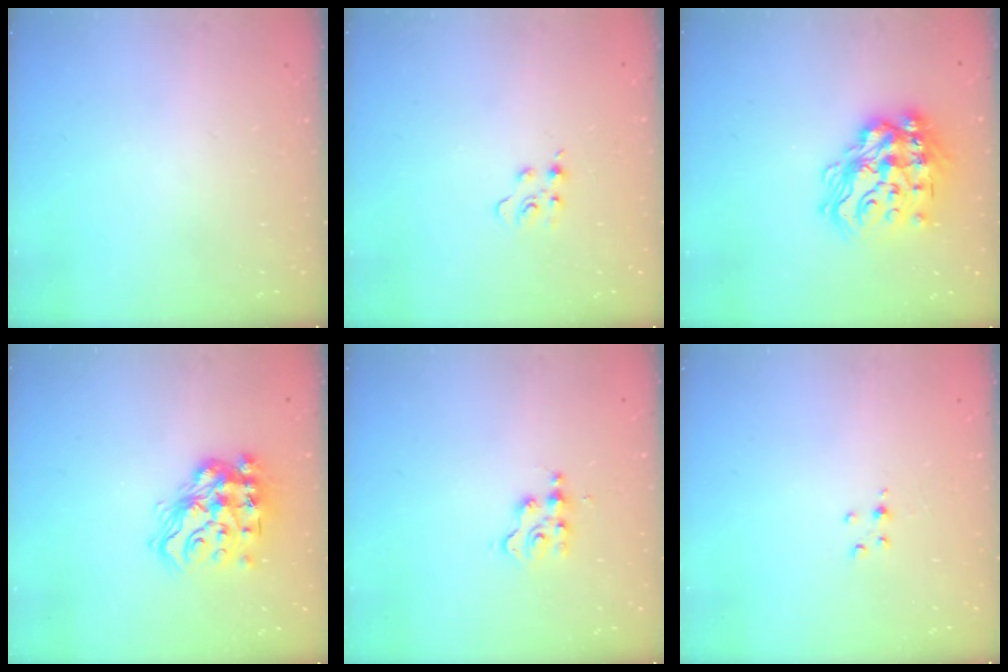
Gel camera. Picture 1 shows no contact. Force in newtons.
{"total": 3.9, "press": 3.9, "slide": 0.5}
{"total": 19.5, "press": 19.4, "slide": 2.7}
{"total": 16.2, "press": 16.2, "slide": 1.3}
{"total": 2.9, "press": 2.8, "slide": 0.3}
{"total": 2.6, "press": 2.6, "slide": 0.3}